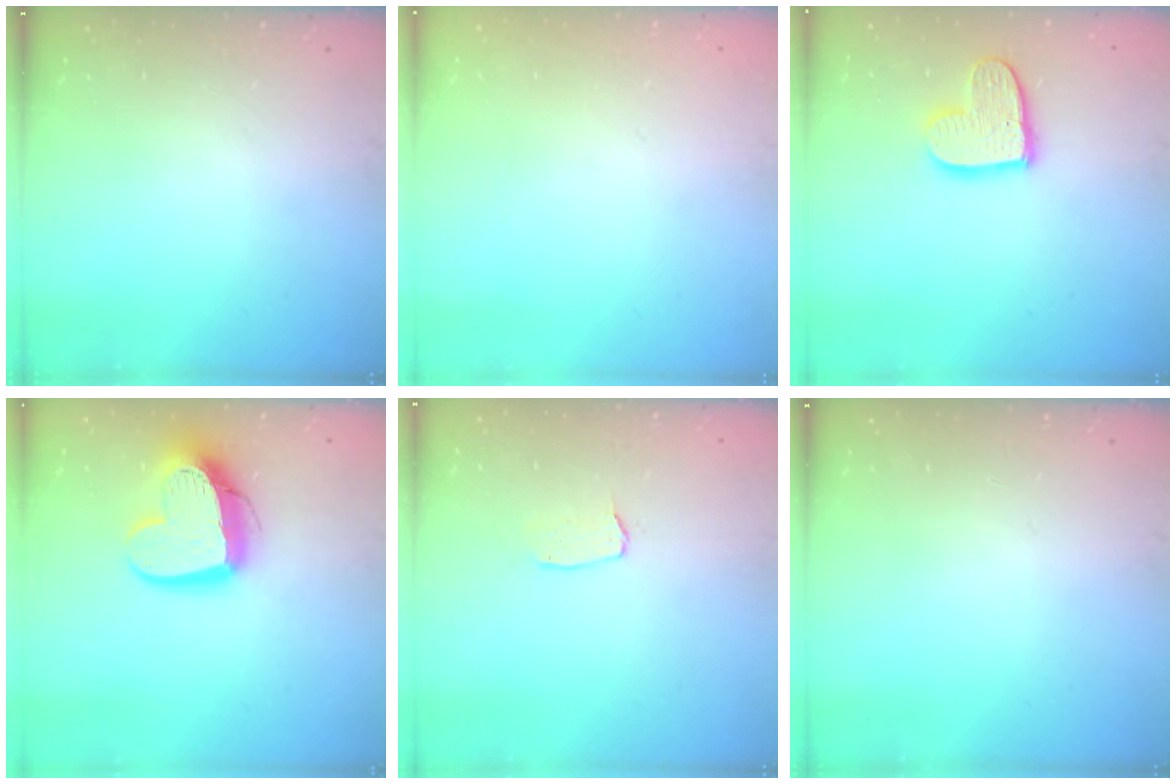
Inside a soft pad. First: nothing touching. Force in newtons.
{"total": 0.0}
{"total": 12.1, "press": 12.0, "slide": 0.9}
{"total": 14.9, "press": 14.8, "slide": 1.5}
{"total": 2.9, "press": 2.9, "slide": 0.2}
{"total": 0.0}